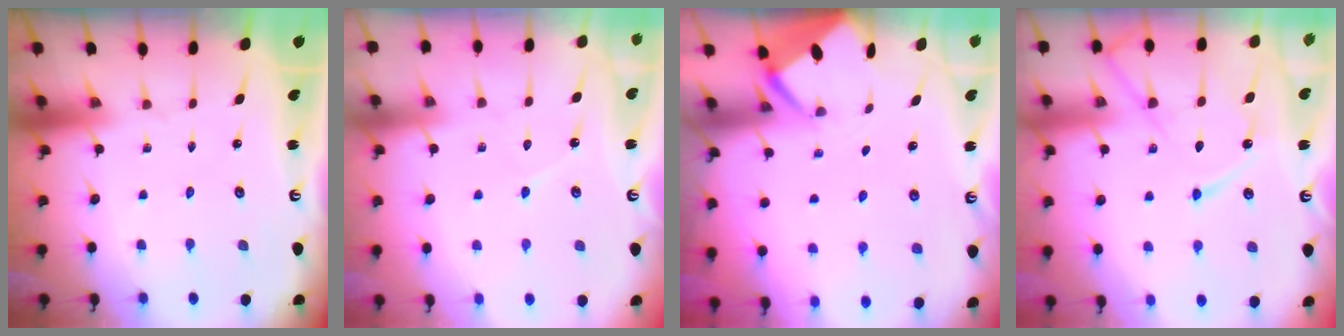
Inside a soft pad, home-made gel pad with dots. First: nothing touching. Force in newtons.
{"total": 4.9, "press": 4.8, "slide": 0.5}
{"total": 2.6, "press": 2.6, "slide": 0.1}
{"total": 11.6, "press": 11.5, "slide": 1.2}